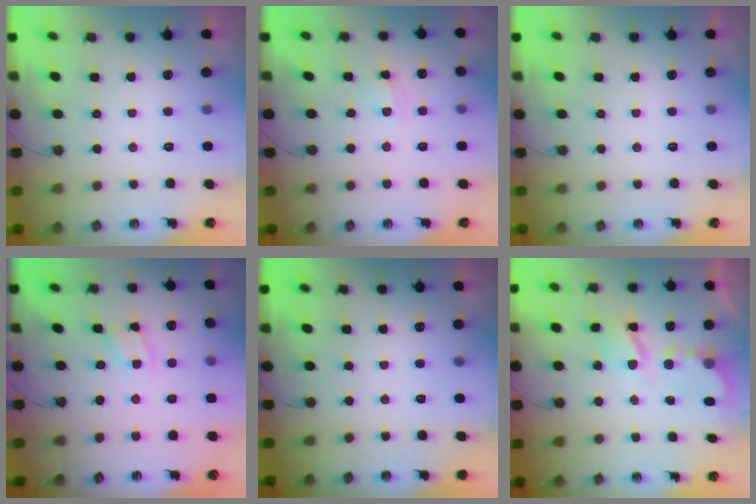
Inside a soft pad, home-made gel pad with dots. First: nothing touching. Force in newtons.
{"total": 5.3, "press": 5.3, "slide": 0.6}
{"total": 0.0}
{"total": 3.3, "press": 3.3, "slide": 0.2}
{"total": 0.0}
{"total": 5.8, "press": 5.8, "slide": 0.3}